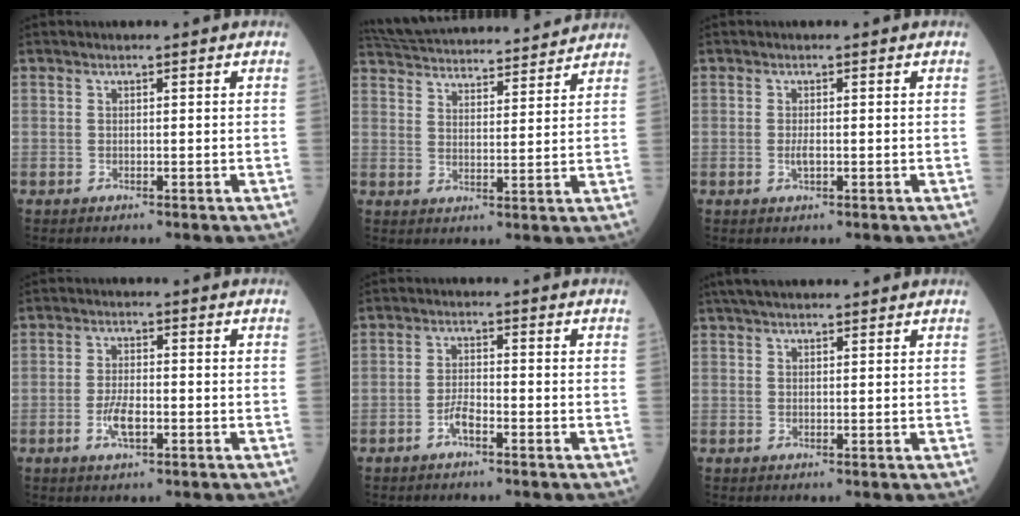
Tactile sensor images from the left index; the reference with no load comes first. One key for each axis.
{"total": 21.0, "fx": 19.7, "fy": 2.9, "fz": 6.7, "tx": -0.121, "ty": 0.030, "tz": 0.288}
{"total": 1.2, "fx": -0.2, "fy": 0.4, "fz": 1.2, "tx": -0.023, "ty": -0.001, "tz": -0.003}
{"total": 3.9, "fx": -1.5, "fy": 1.2, "fz": 3.4, "tx": -0.069, "ty": 0.001, "tz": -0.027}
{"total": 2.5, "fx": -1.6, "fy": 0.6, "fz": 1.8, "tx": -0.034, "ty": 0.002, "tz": -0.033}
{"total": 7.3, "fx": 6.3, "fy": 1.5, "fz": 3.4, "tx": -0.053, "ty": 0.040, "tz": 0.100}